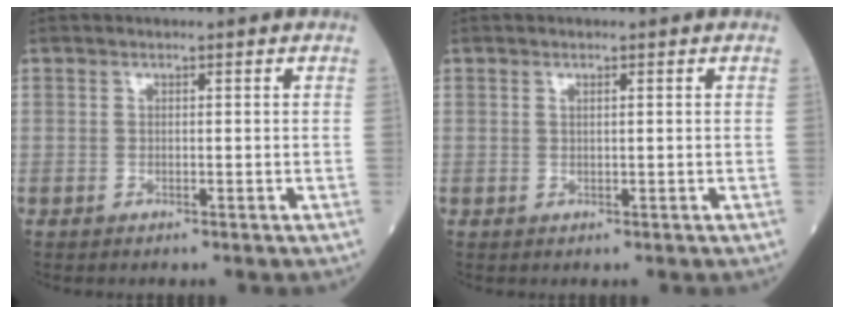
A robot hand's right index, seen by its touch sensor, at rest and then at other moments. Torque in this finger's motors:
{"motor_torque": [-0.15, 0.07, -0.05, -0.01]}